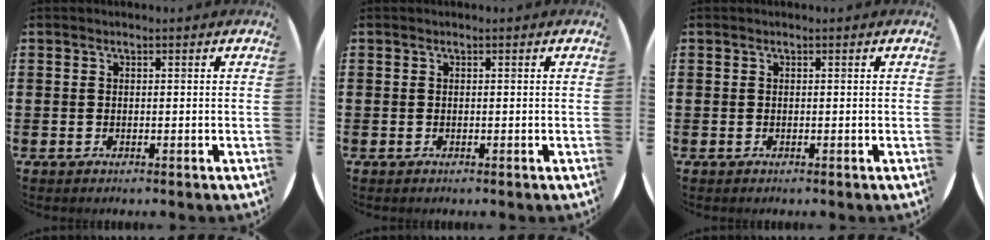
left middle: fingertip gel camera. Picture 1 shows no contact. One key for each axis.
{"total": 0.0}
{"total": 0.0}